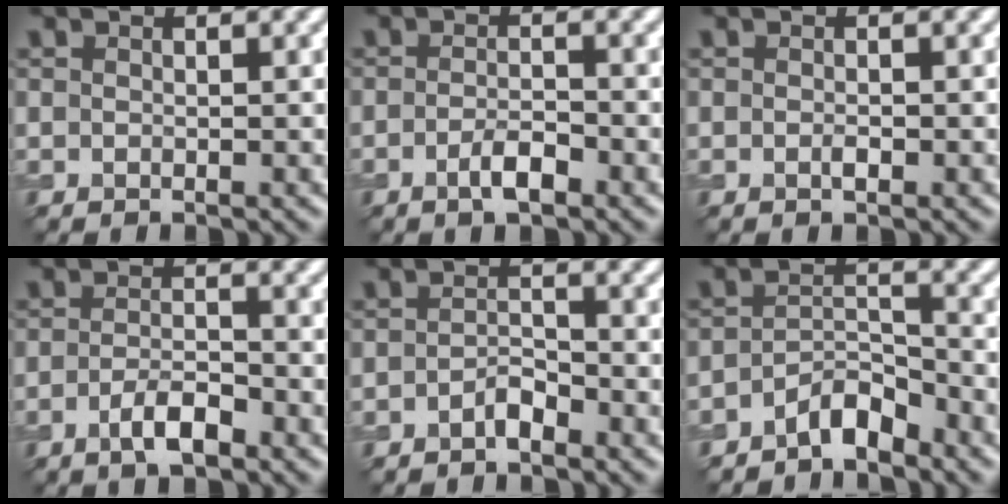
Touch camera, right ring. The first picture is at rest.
{"total": 2.2, "force": [-1.1, 0.6, 1.7], "torque": [-0.033, 0.001, -0.023]}
{"total": 0.6, "force": [-0.2, 0.2, 0.6], "torque": [-0.014, -0.001, -0.004]}
{"total": 2.8, "force": [-1.6, 0.8, 2.1], "torque": [-0.041, 0.003, -0.032]}
{"total": 1.6, "force": [-1.2, 0.6, 0.9], "torque": [-0.017, 0.006, -0.023]}
{"total": 3.1, "force": [-2.5, 1.0, 1.5], "torque": [-0.025, 0.012, -0.049]}